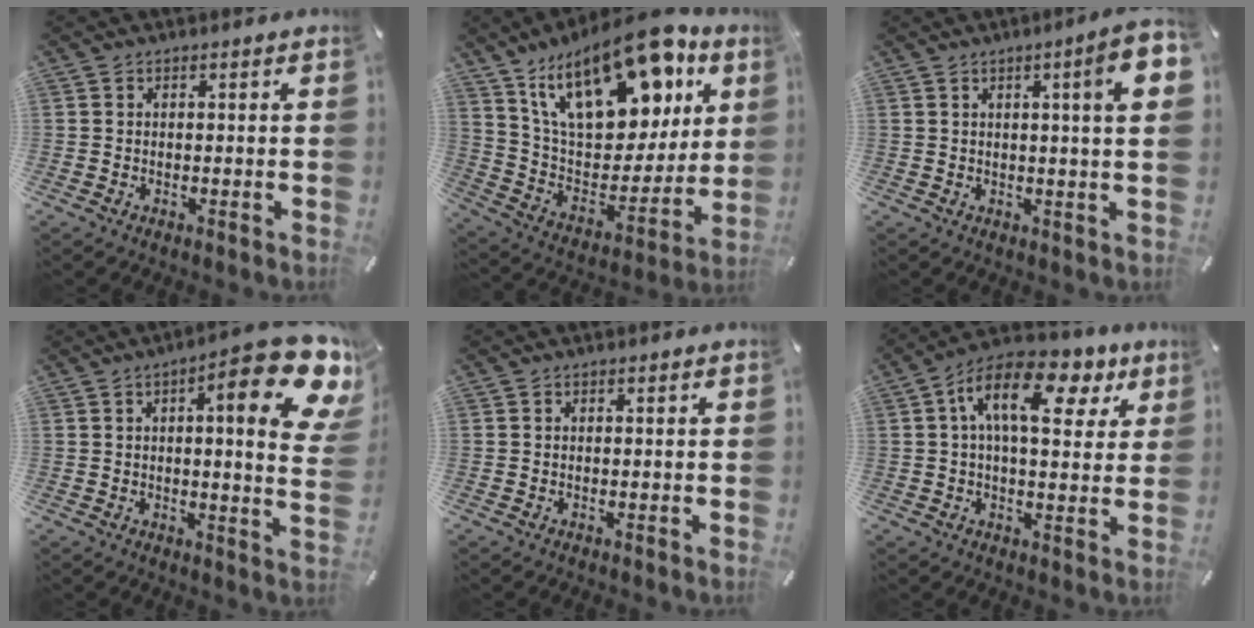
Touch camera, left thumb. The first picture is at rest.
{"total": 25.0, "force": [15.0, 12.6, 15.6], "torque": [-0.258, -0.082, 0.262]}
{"total": 9.9, "force": [3.2, 1.0, 9.3], "torque": [-0.132, -0.013, 0.043]}
{"total": 19.3, "force": [8.8, 5.1, 16.5], "torque": [-0.218, -0.061, 0.127]}
{"total": 0.0}
{"total": 15.1, "force": [5.6, 7.5, 11.8], "torque": [-0.189, -0.010, 0.093]}